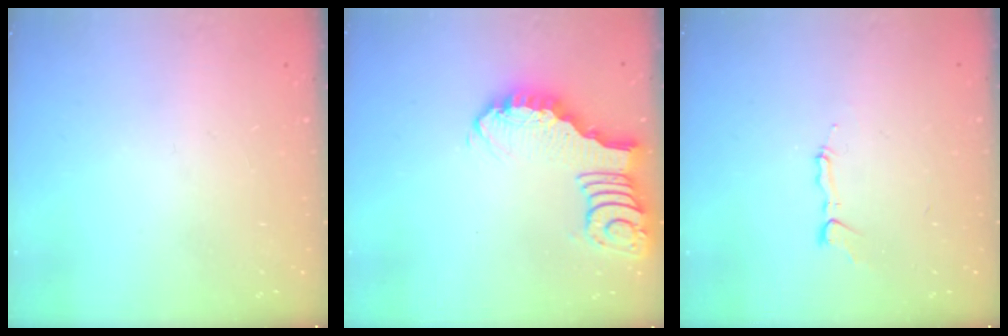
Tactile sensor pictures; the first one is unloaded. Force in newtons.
{"total": 4.5, "press": 4.5, "slide": 0.5}
{"total": 3.5, "press": 3.5, "slide": 0.2}